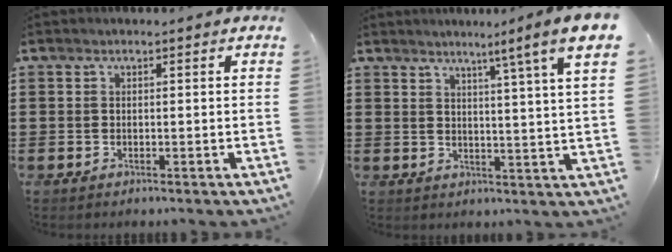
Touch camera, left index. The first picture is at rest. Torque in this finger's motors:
{"motor_torque": [2.14, 0.00, 0.36, 0.17]}